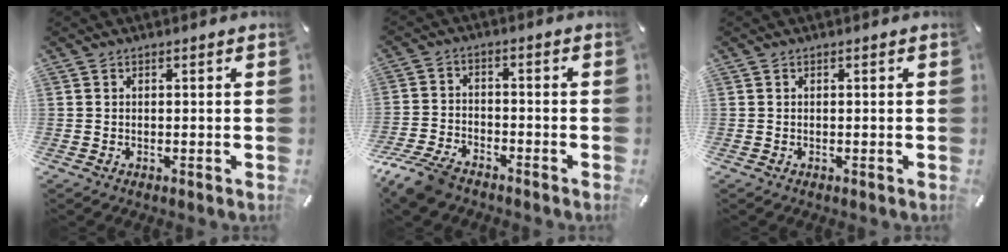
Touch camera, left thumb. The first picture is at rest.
{"total": 8.0, "force": [-6.4, 3.4, 3.3], "torque": [-0.077, 0.025, -0.126]}
{"total": 0.0}